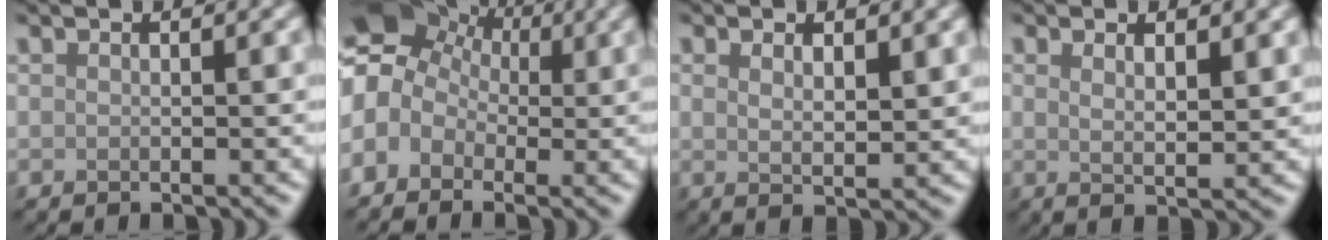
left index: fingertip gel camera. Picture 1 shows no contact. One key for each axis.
{"total": 8.4, "fx": 1.0, "fy": 7.1, "fz": 4.5, "tx": -0.089, "ty": 0.034, "tz": -0.022}
{"total": 2.9, "fx": 1.4, "fy": 0.9, "fz": 2.3, "tx": -0.036, "ty": -0.002, "tz": 0.023}
{"total": 3.2, "fx": 1.4, "fy": 0.9, "fz": 2.8, "tx": -0.037, "ty": -0.002, "tz": 0.020}